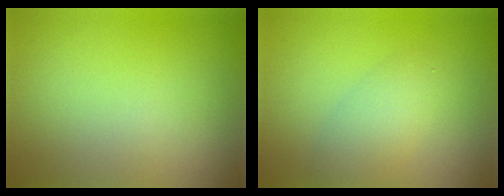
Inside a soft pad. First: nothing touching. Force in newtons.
{"total": 2.8, "press": 2.8, "slide": 0.1}